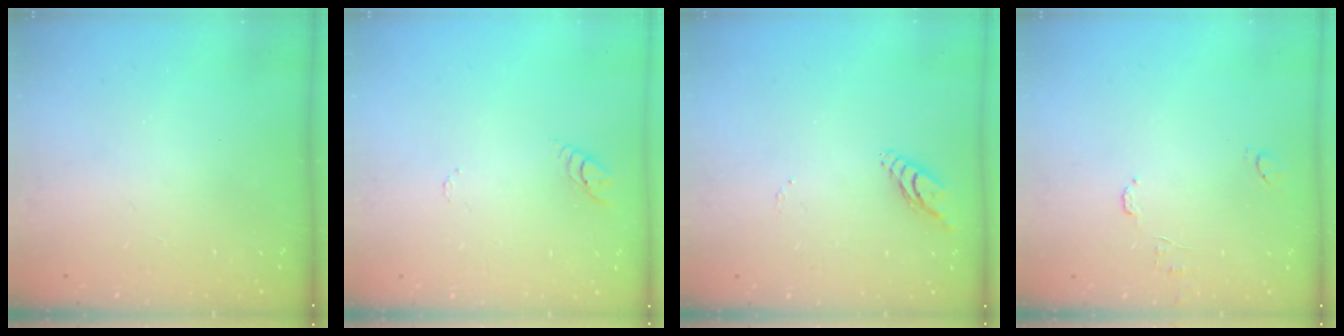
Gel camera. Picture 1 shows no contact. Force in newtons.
{"total": 2.9, "press": 2.9, "slide": 0.4}
{"total": 5.4, "press": 5.4, "slide": 0.2}
{"total": 6.4, "press": 6.4, "slide": 0.6}